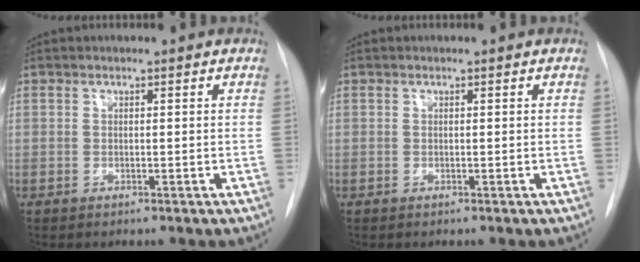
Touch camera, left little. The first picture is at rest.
{"total": 0.0}